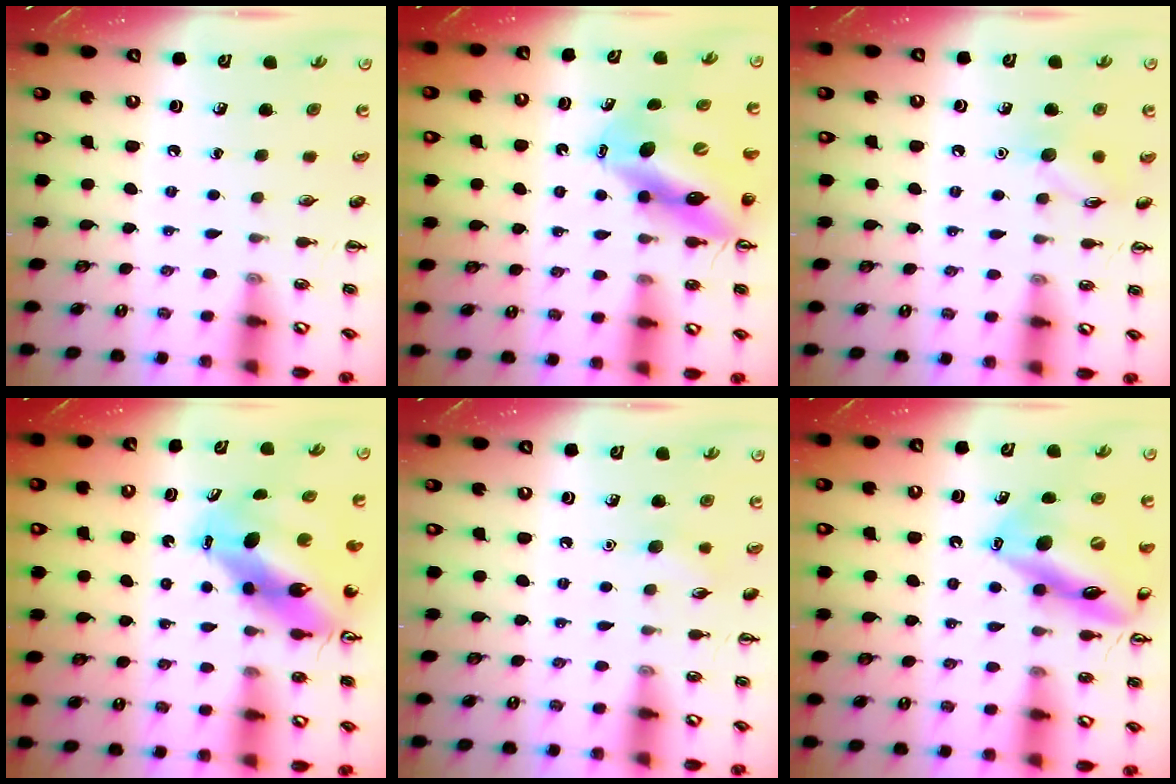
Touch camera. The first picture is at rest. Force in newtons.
{"total": 12.8, "press": 12.3, "slide": 3.8}
{"total": 7.4, "press": 7.3, "slide": 1.2}
{"total": 9.6, "press": 9.2, "slide": 2.8}
{"total": 5.6, "press": 5.5, "slide": 1.2}
{"total": 17.2, "press": 17.1, "slide": 1.7}